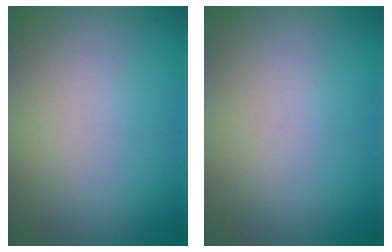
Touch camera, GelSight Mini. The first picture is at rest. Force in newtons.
{"total": 0.0}